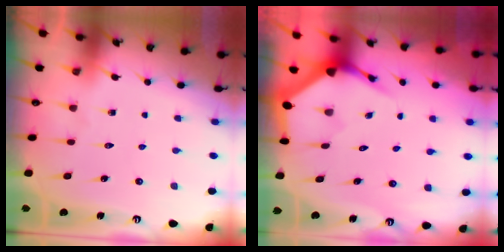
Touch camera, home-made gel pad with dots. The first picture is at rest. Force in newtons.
{"total": 3.5, "press": 3.5, "slide": 0.5}